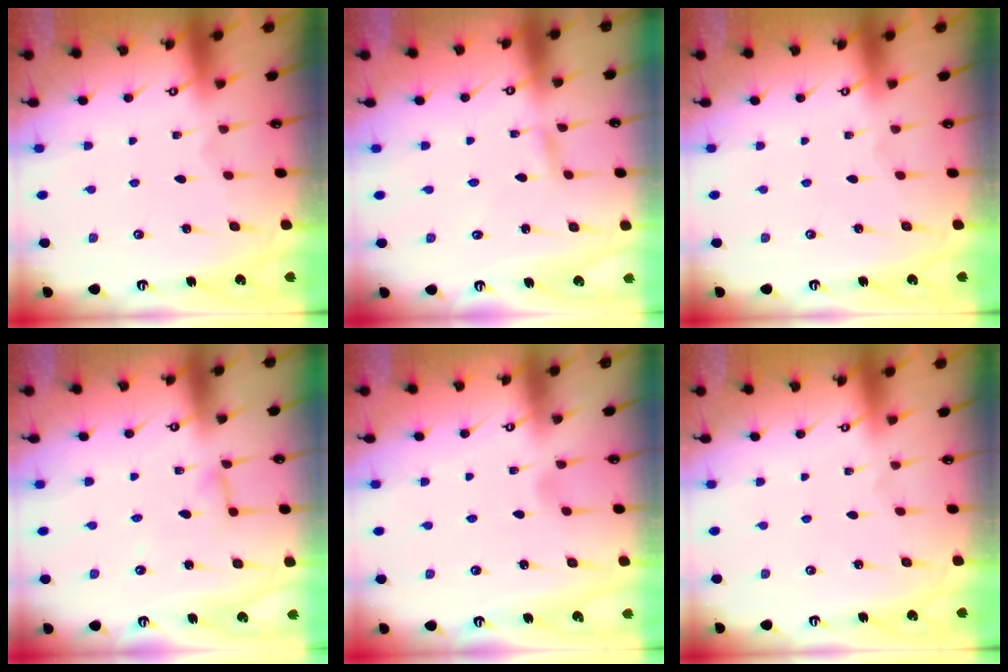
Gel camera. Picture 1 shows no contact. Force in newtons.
{"total": 2.4, "press": 2.4, "slide": 0.2}
{"total": 0.0}
{"total": 4.2, "press": 4.2, "slide": 0.2}
{"total": 3.0, "press": 3.0, "slide": 0.4}
{"total": 0.0}